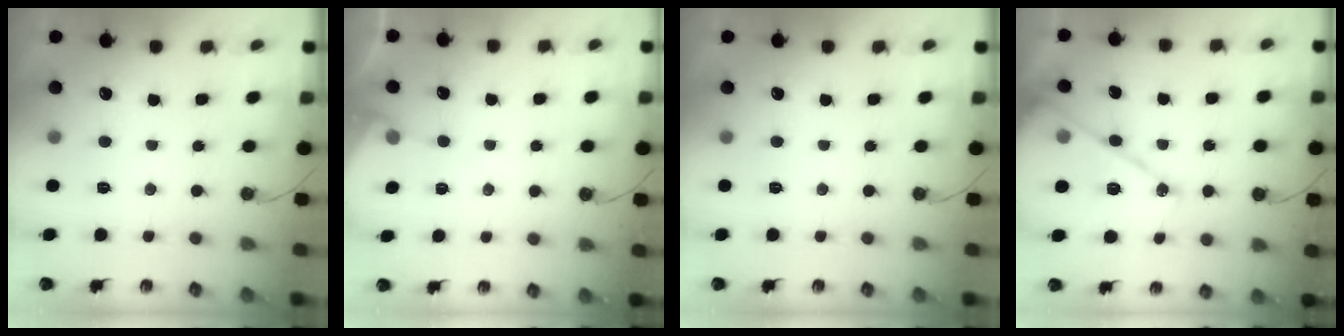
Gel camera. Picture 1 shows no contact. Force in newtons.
{"total": 4.4, "press": 4.3, "slide": 0.6}
{"total": 0.0}
{"total": 15.4, "press": 15.3, "slide": 1.3}